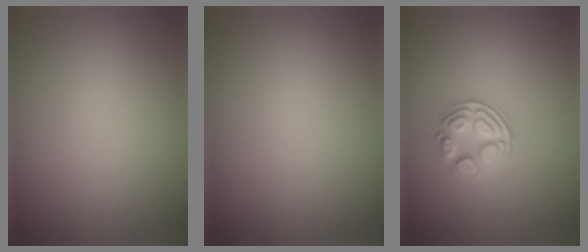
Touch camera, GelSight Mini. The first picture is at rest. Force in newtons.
{"total": 0.0}
{"total": 3.1, "press": 2.5, "slide": 1.8}